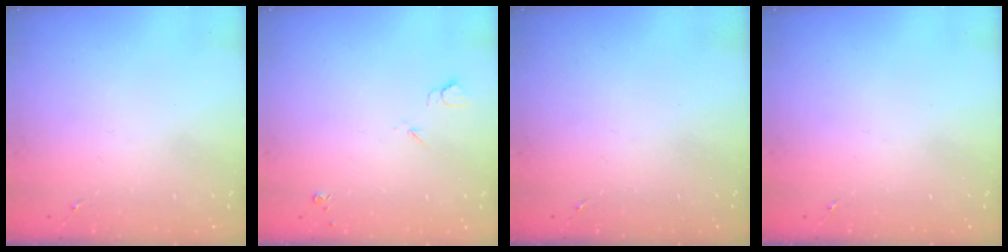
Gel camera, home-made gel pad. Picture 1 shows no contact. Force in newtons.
{"total": 3.6, "press": 3.5, "slide": 0.8}
{"total": 0.0}
{"total": 0.0}